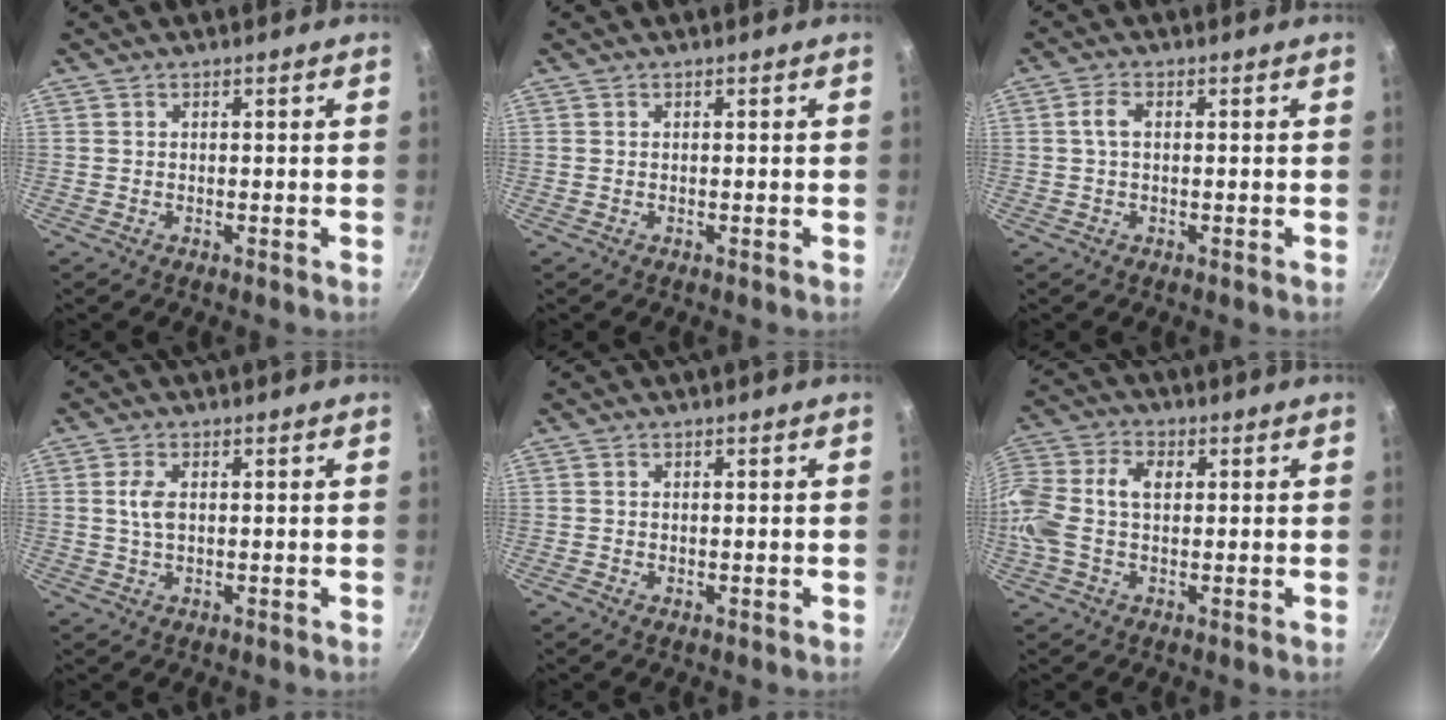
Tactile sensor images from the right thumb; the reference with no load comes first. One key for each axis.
{"total": 0.0}
{"total": 2.4, "fx": 0.2, "fy": 1.3, "fz": 2.0, "tx": -0.044, "ty": 0.006, "tz": 0.003}
{"total": 3.4, "fx": 0.5, "fy": 1.7, "fz": 2.9, "tx": -0.060, "ty": 0.003, "tz": 0.009}
{"total": 0.6, "fx": -0.1, "fy": 0.5, "fz": 0.4, "tx": -0.003, "ty": 0.000, "tz": -0.002}
{"total": 11.9, "fx": 0.8, "fy": 7.6, "fz": 9.1, "tx": -0.188, "ty": 0.027, "tz": -0.002}